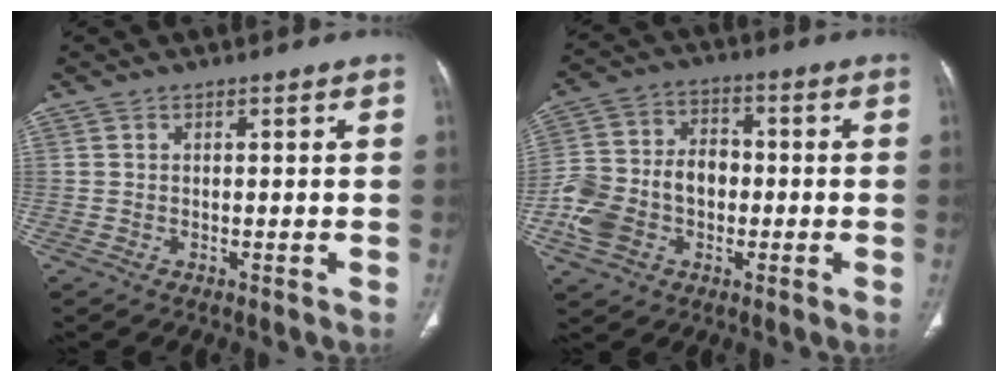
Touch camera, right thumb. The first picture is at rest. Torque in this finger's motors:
{"motor_torque": [1.63, 1.40, 1.33, -0.51, 0.11]}